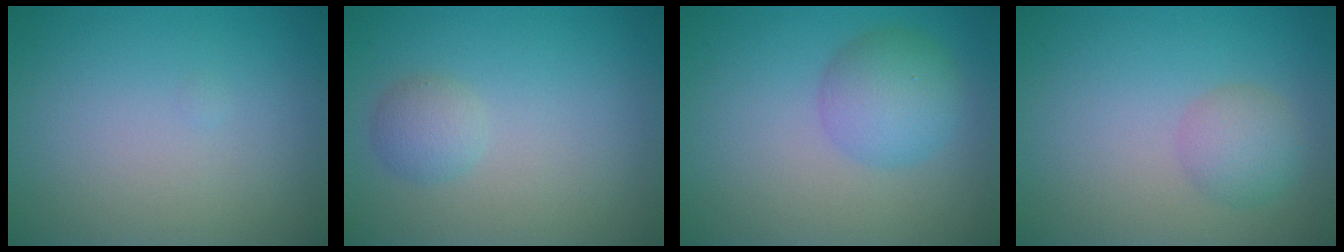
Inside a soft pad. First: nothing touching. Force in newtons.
{"total": 1.7, "press": 1.7, "slide": 0.0}
{"total": 3.9, "press": 3.9, "slide": 0.1}
{"total": 2.5, "press": 2.5, "slide": 0.1}